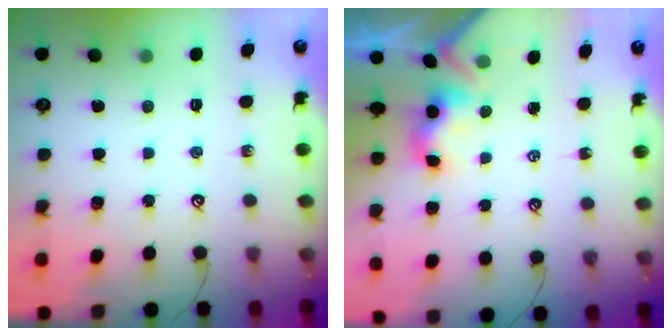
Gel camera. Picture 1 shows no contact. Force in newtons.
{"total": 3.0, "press": 2.9, "slide": 0.6}